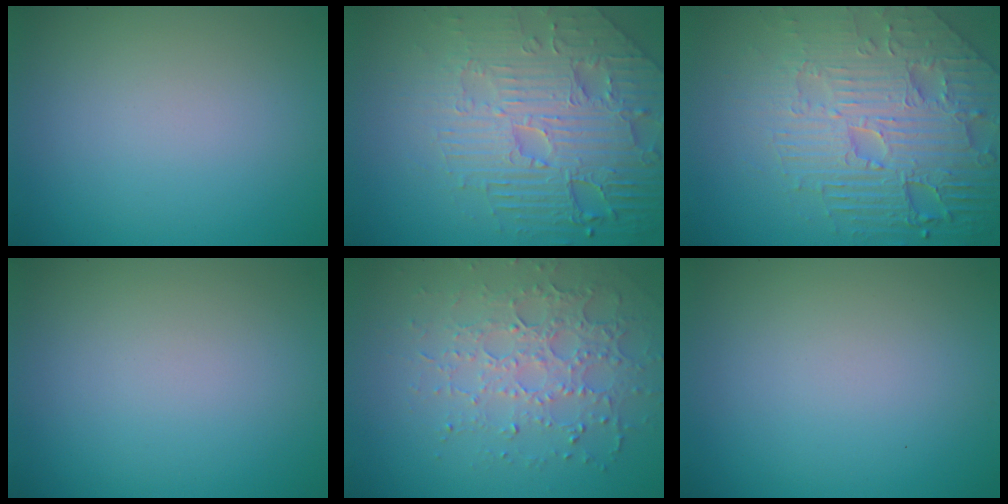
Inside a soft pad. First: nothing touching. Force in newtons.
{"total": 7.4, "press": 6.0, "slide": 4.4}
{"total": 8.4, "press": 6.4, "slide": 5.4}
{"total": 0.0}
{"total": 4.0, "press": 3.8, "slide": 1.4}
{"total": 0.0}